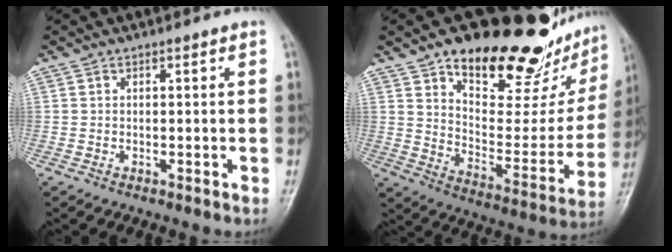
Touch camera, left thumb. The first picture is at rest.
{"total": 27.5, "force": [19.2, 10.9, 16.5], "torque": [-0.189, -0.099, 0.282]}